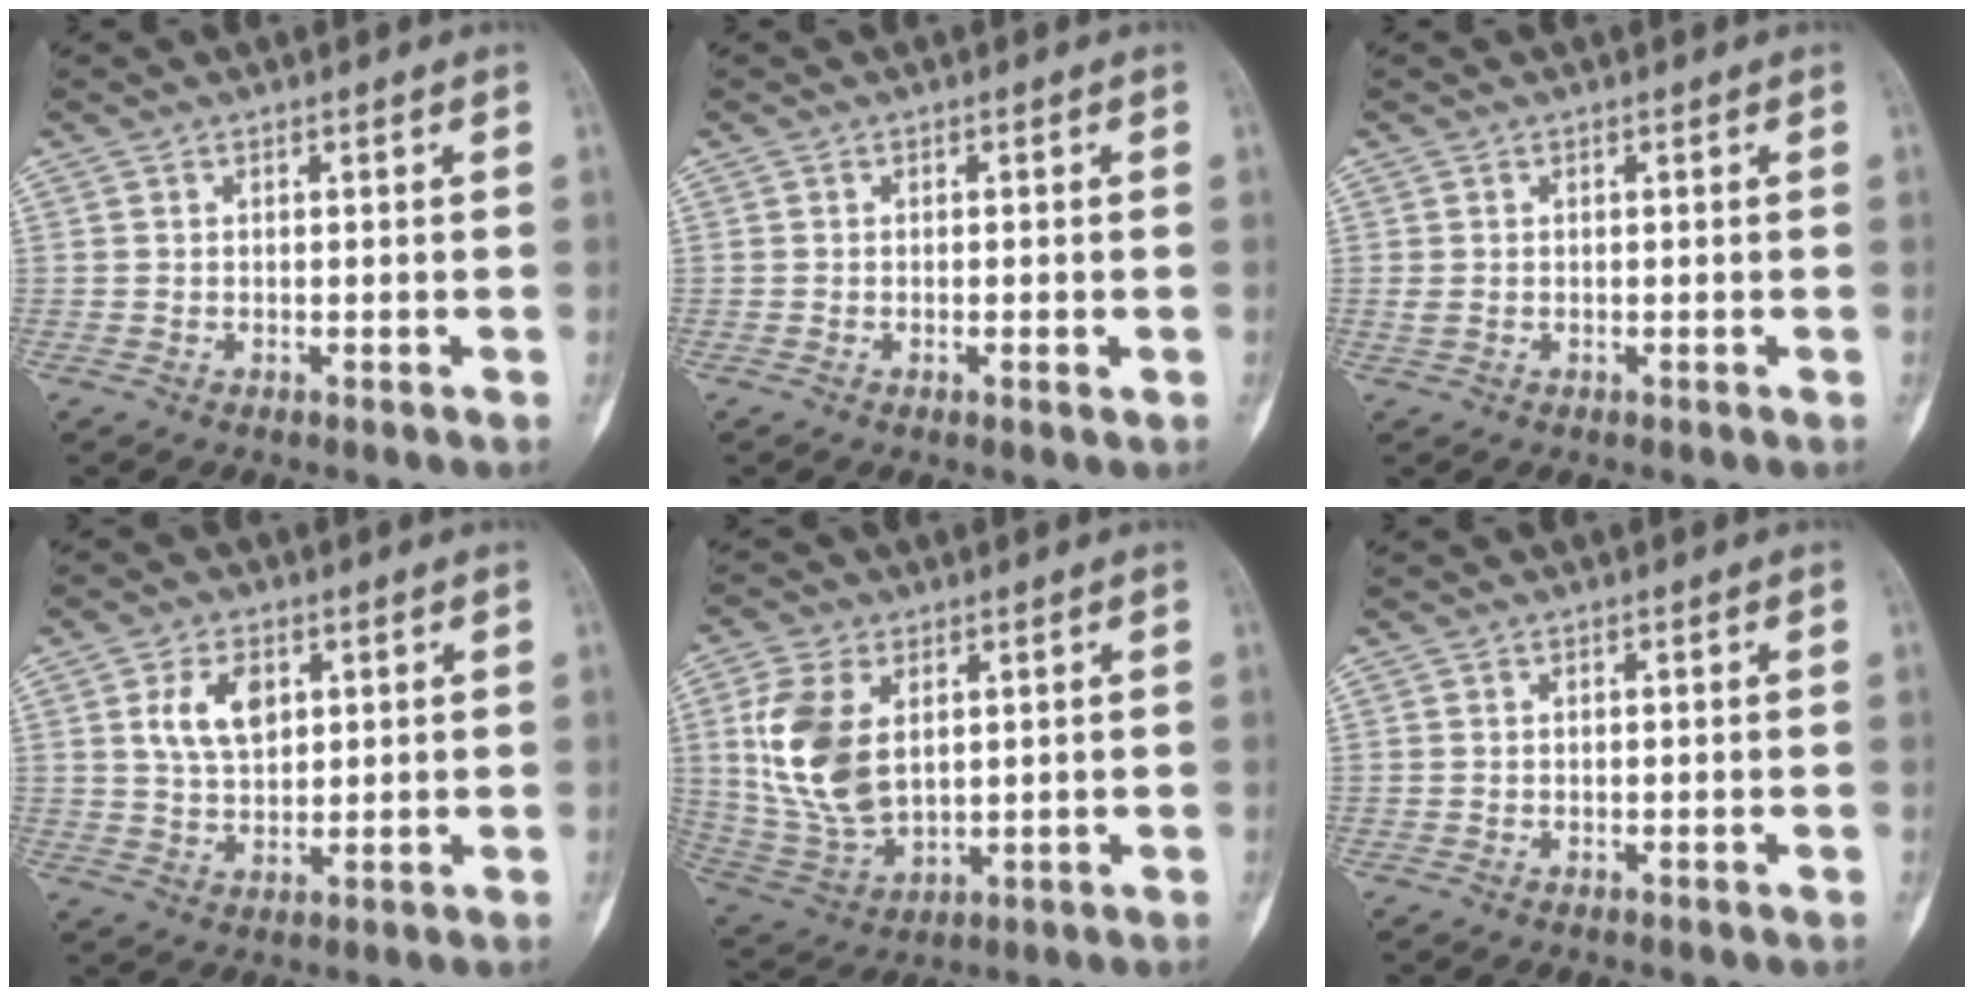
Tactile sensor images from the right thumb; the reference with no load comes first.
{"total": 1.4, "force": [-0.4, 0.4, 1.3], "torque": [-0.019, 0.001, -0.006]}
{"total": 0.9, "force": [0.0, 0.6, 0.7], "torque": [-0.021, 0.005, 0.004]}
{"total": 7.4, "force": [2.5, 4.5, 5.3], "torque": [-0.085, -0.008, 0.049]}
{"total": 14.1, "force": [3.1, 8.6, 10.8], "torque": [-0.213, -0.013, 0.073]}
{"total": 0.0}